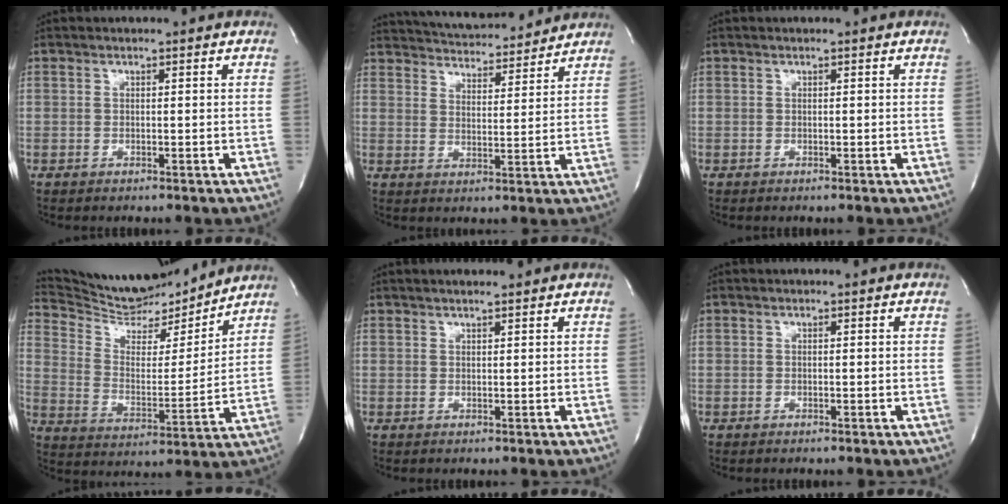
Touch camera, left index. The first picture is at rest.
{"total": 15.0, "force": [14.1, 2.6, 4.4], "torque": [-0.072, 0.019, 0.205]}
{"total": 0.0}
{"total": 16.4, "force": [15.8, 2.1, 3.8], "torque": [-0.077, -0.008, 0.260]}
{"total": 2.2, "force": [1.8, 0.1, 1.2], "torque": [-0.020, 0.010, 0.027]}
{"total": 0.0}